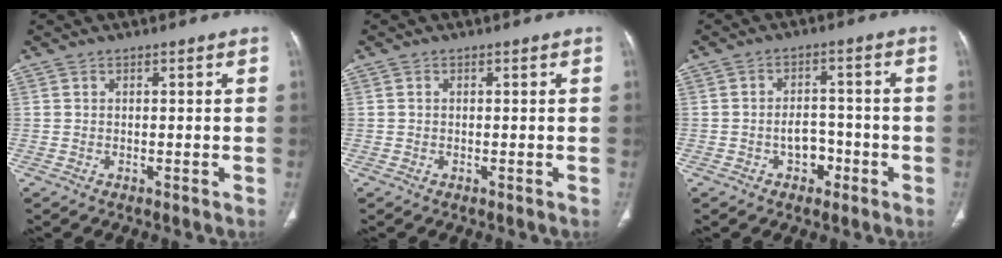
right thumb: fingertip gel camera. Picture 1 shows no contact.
{"total": 0.0}
{"total": 5.0, "force": [-2.1, 3.6, 2.6], "torque": [-0.019, 0.029, -0.033]}